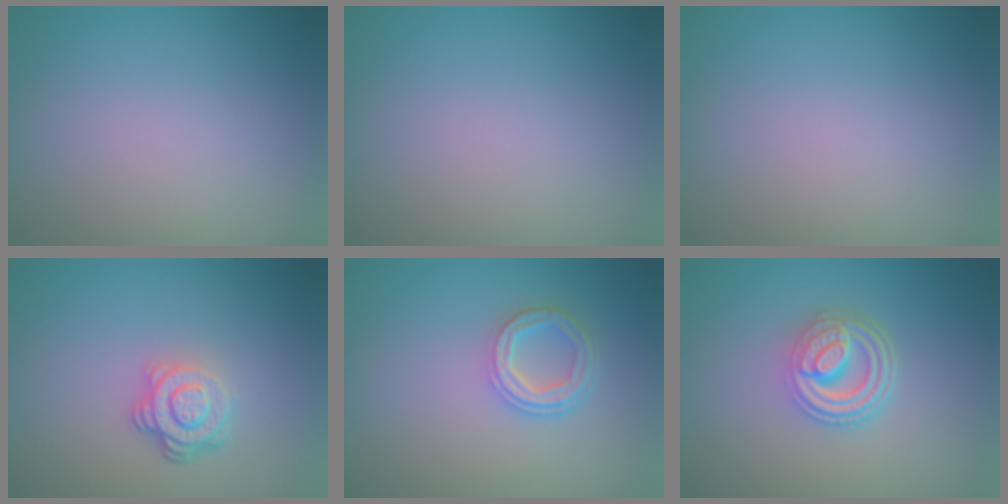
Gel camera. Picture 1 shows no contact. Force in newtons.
{"total": 0.0}
{"total": 0.0}
{"total": 3.9, "press": 2.8, "slide": 2.7}
{"total": 3.6, "press": 2.8, "slide": 2.3}
{"total": 4.9, "press": 3.7, "slide": 3.1}